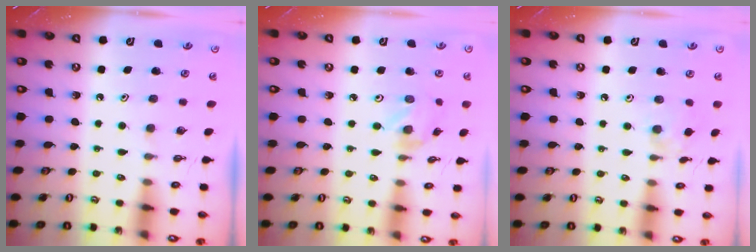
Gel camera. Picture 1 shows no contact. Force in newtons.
{"total": 1.6, "press": 1.5, "slide": 0.3}
{"total": 5.1, "press": 5.0, "slide": 0.7}